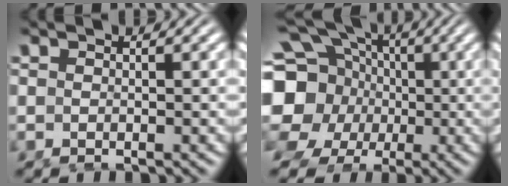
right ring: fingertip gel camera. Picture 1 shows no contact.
{"total": 17.4, "force": [1.9, 15.2, 8.2], "torque": [-0.171, -0.031, 0.015]}